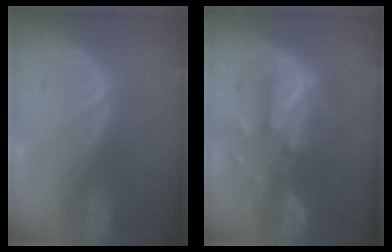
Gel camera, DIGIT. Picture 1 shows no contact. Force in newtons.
{"total": 8.2, "press": 8.2, "slide": 0.3}